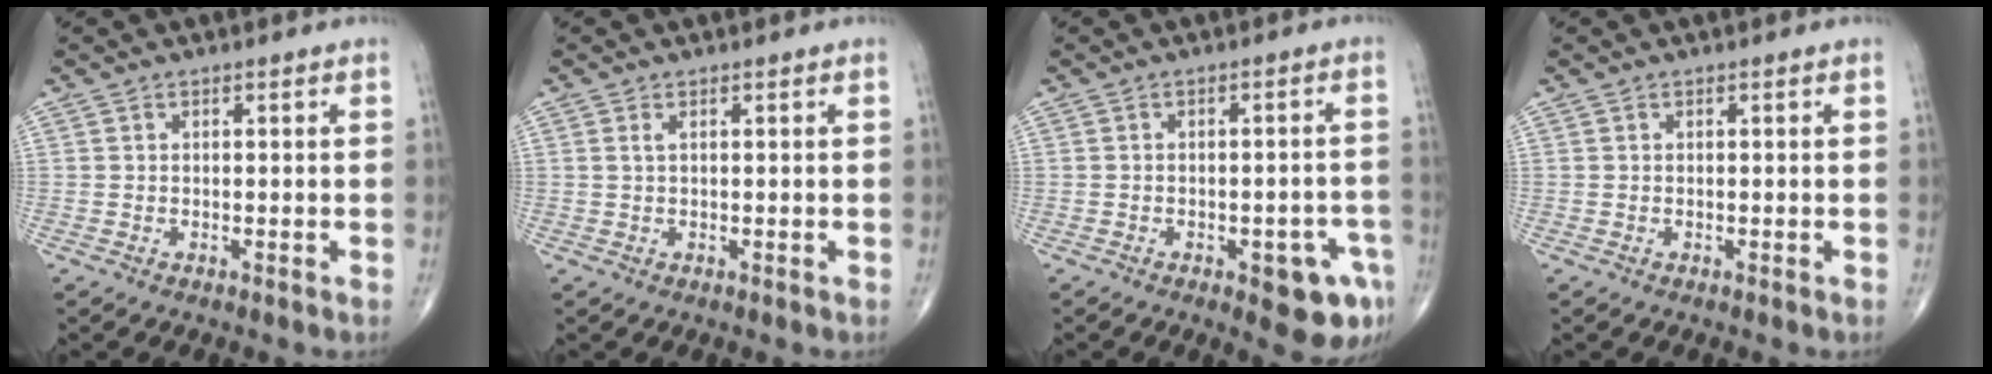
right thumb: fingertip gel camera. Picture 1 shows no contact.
{"total": 0.9, "force": [0.3, 0.3, 0.7], "torque": [-0.022, 0.007, 0.007]}
{"total": 8.5, "force": [-3.9, 3.2, 6.8], "torque": [-0.062, 0.018, -0.040]}
{"total": 0.0}